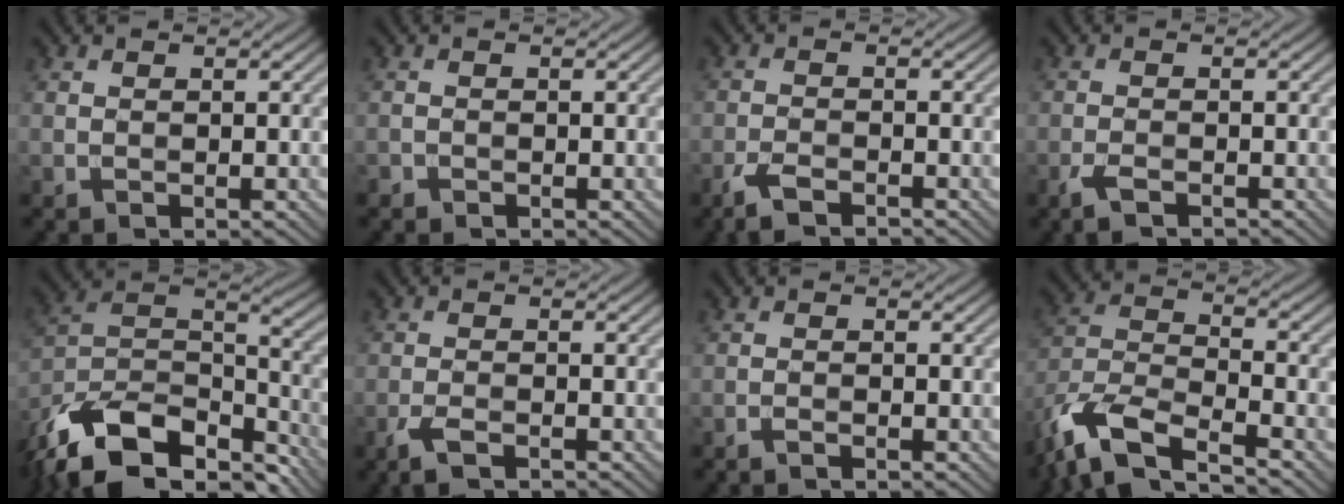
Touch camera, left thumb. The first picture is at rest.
{"total": 0.7, "force": [-0.5, 0.4, 0.0], "torque": [0.001, -0.004, -0.010]}
{"total": 3.5, "force": [-2.6, 0.9, 2.2], "torque": [-0.051, -0.004, -0.057]}
{"total": 2.4, "force": [-1.7, 0.6, 1.6], "torque": [-0.037, -0.003, -0.036]}
{"total": 17.1, "force": [-12.4, 7.8, 8.8], "torque": [-0.211, -0.027, -0.200]}
{"total": 2.8, "force": [-1.9, 0.7, 1.9], "torque": [-0.045, -0.002, -0.042]}
{"total": 0.9, "force": [-0.8, 0.0, 0.5], "torque": [-0.009, 0.001, -0.017]}
{"total": 11.4, "force": [-8.2, 3.8, 6.9], "torque": [-0.144, -0.011, -0.170]}